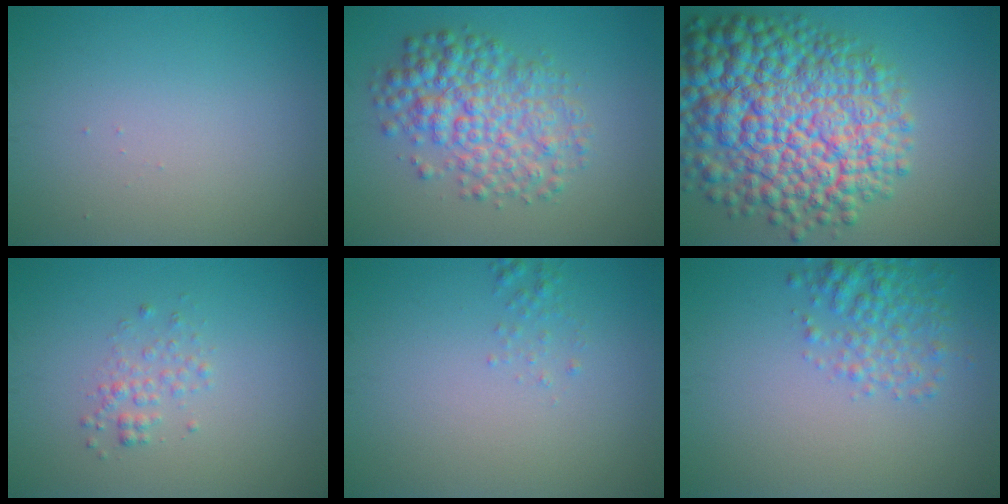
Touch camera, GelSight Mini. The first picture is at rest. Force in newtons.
{"total": 5.9, "press": 5.9, "slide": 0.1}
{"total": 15.0, "press": 15.0, "slide": 0.4}
{"total": 1.4, "press": 1.4, "slide": 0.1}
{"total": 0.8, "press": 0.8, "slide": 0.1}
{"total": 3.1, "press": 3.1, "slide": 0.1}